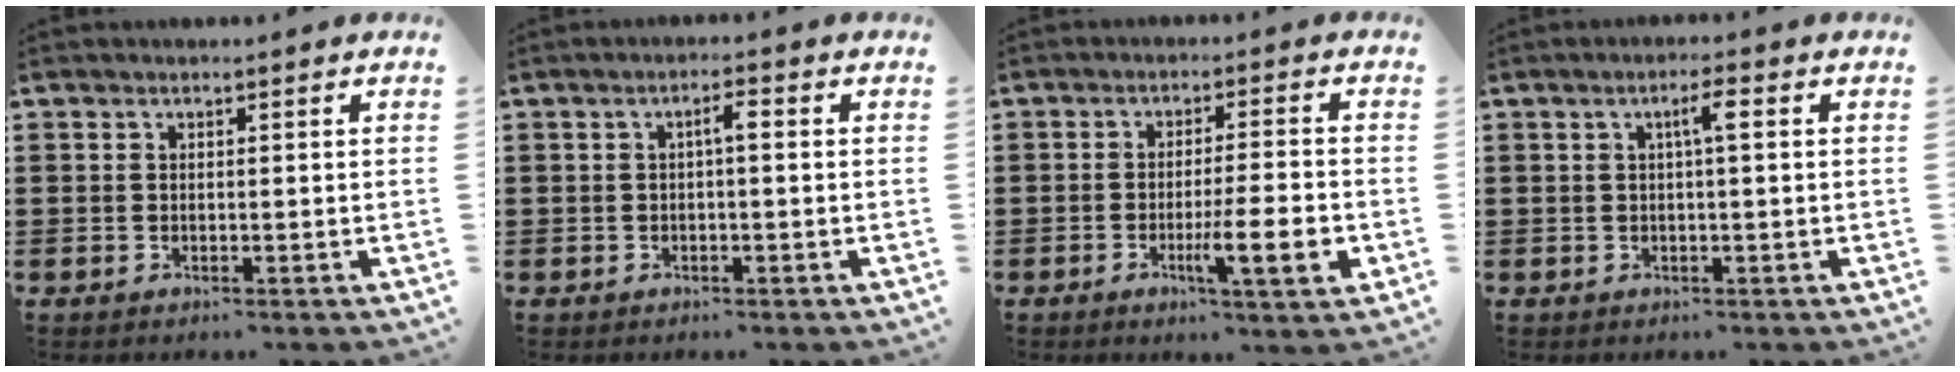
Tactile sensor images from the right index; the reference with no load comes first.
{"total": 2.0, "force": [0.0, 0.4, 2.0], "torque": [-0.038, 0.004, -0.003]}
{"total": 8.6, "force": [-2.7, 1.2, 8.1], "torque": [-0.129, -0.005, -0.041]}
{"total": 2.8, "force": [0.5, 0.3, 2.8], "torque": [-0.054, 0.006, 0.005]}